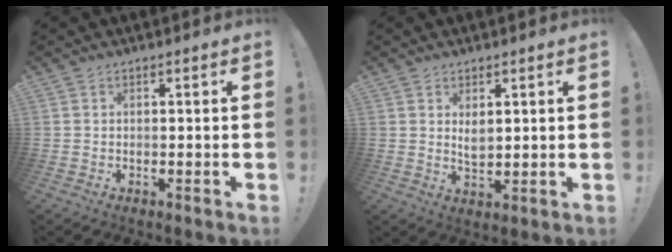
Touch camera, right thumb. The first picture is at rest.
{"total": 3.8, "force": [1.9, 1.8, 2.7], "torque": [-0.037, -0.013, 0.031]}